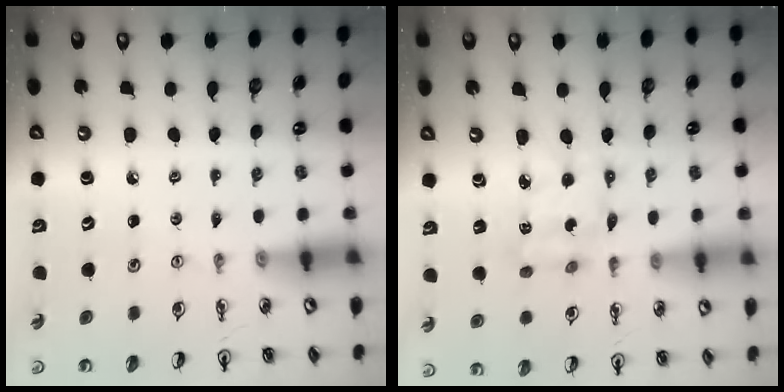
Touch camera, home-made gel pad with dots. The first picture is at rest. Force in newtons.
{"total": 4.2, "press": 4.2, "slide": 0.3}